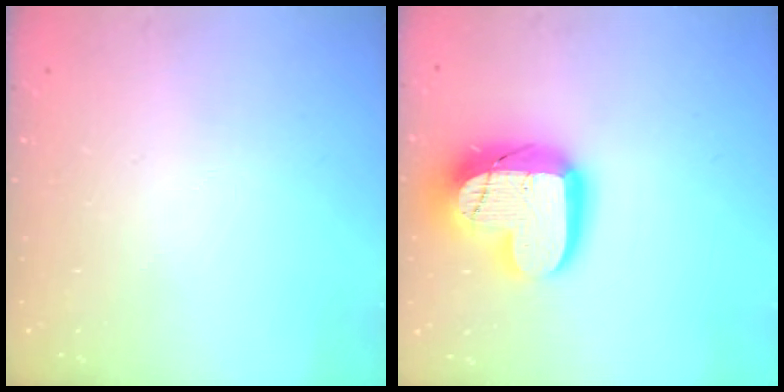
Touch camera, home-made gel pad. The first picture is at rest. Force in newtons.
{"total": 20.6, "press": 20.6, "slide": 1.5}